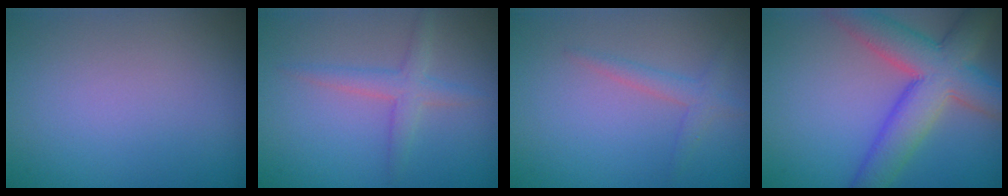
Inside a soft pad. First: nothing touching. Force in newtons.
{"total": 2.3, "press": 2.3, "slide": 0.2}
{"total": 1.6, "press": 1.6, "slide": 0.0}
{"total": 8.3, "press": 8.3, "slide": 0.4}